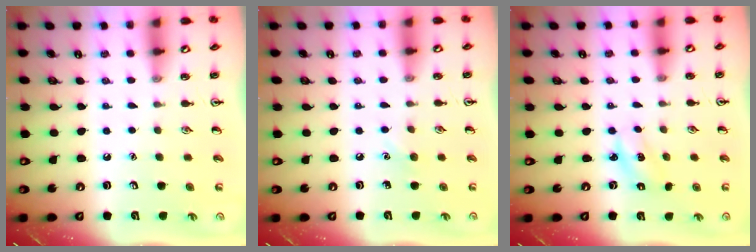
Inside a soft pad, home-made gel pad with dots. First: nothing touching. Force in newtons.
{"total": 4.4, "press": 4.1, "slide": 1.5}
{"total": 2.1, "press": 2.0, "slide": 0.7}